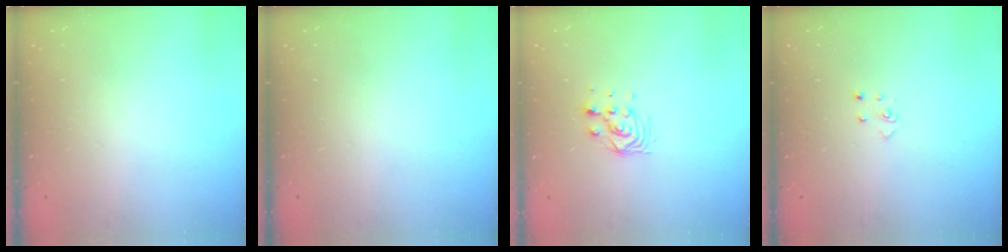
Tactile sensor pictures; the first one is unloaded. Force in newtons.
{"total": 0.0}
{"total": 6.1, "press": 6.0, "slide": 0.4}
{"total": 2.6, "press": 2.6, "slide": 0.3}